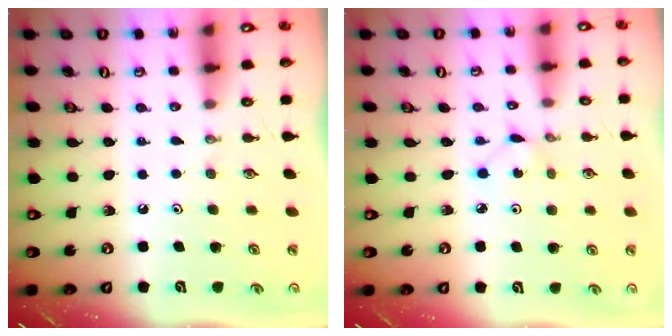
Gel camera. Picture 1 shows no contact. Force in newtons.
{"total": 1.2, "press": 1.2, "slide": 0.2}